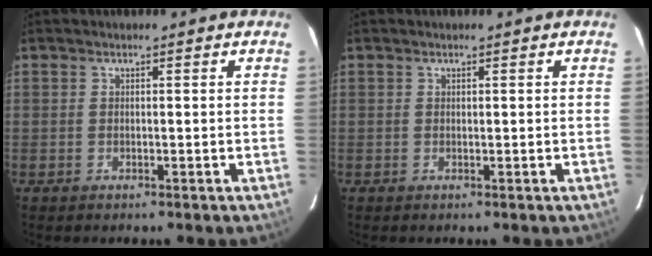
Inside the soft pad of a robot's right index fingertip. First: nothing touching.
{"total": 0.0}